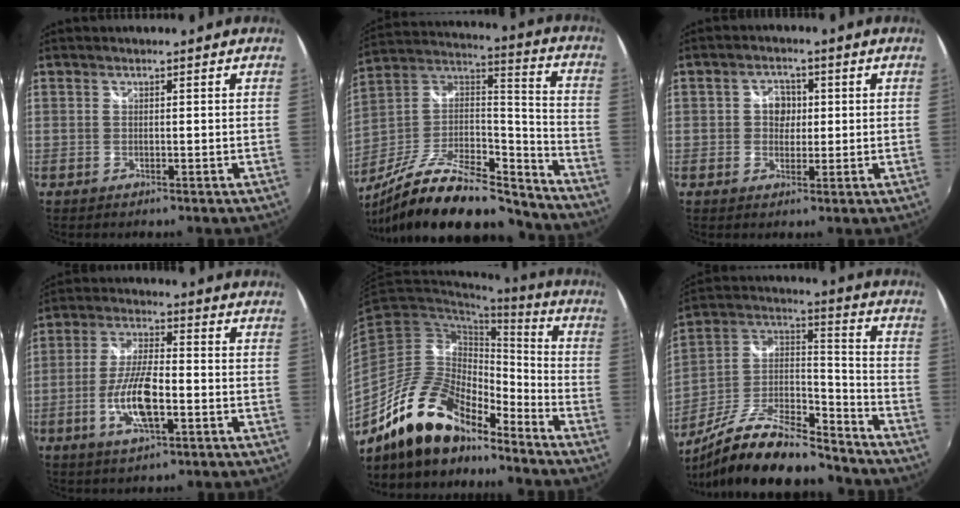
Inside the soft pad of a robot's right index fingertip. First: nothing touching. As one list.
[{"total": 27.1, "force": [-20.1, 8.8, 15.8], "torque": [-0.283, -0.009, -0.325]}, {"total": 3.9, "force": [0.3, 3.4, 1.8], "torque": [-0.025, 0.011, 0.002]}, {"total": 10.4, "force": [-3.3, 3.2, 9.4], "torque": [-0.191, -0.004, -0.063]}, {"total": 17.3, "force": [-13.8, 6.2, 8.4], "torque": [-0.161, 0.013, -0.247]}, {"total": 22.4, "force": [-17.4, 6.6, 12.5], "torque": [-0.242, -0.007, -0.291]}]